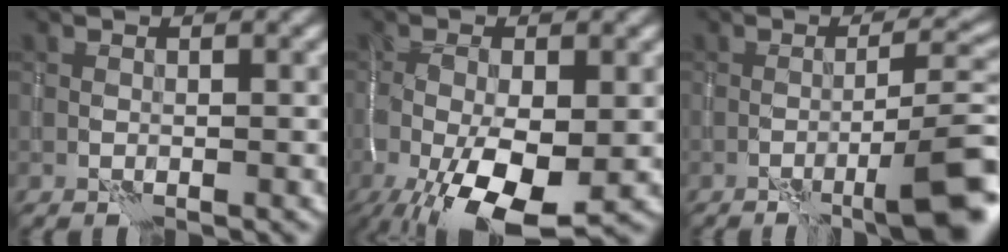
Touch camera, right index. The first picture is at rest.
{"total": 10.7, "force": [-3.9, 4.5, 8.9], "torque": [-0.167, -0.028, -0.059]}
{"total": 7.3, "force": [-3.6, 1.0, 6.2], "torque": [-0.075, 0.021, -0.054]}